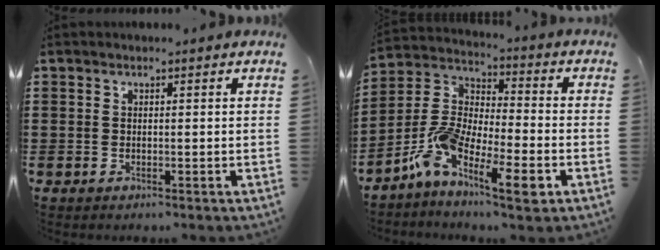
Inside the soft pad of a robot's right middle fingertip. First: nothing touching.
{"total": 10.6, "force": [-6.5, 3.0, 7.9], "torque": [-0.183, -0.013, -0.134]}